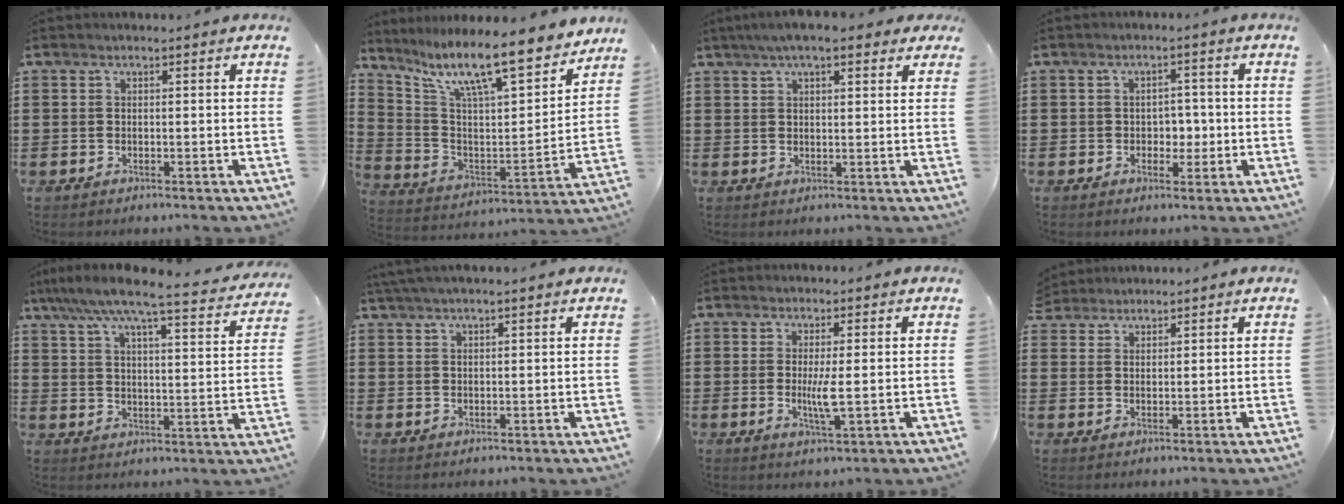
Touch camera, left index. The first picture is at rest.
{"total": 11.9, "force": [9.7, 1.5, 6.7], "torque": [-0.151, -0.071, 0.159]}
{"total": 5.2, "force": [3.7, 1.2, 3.5], "torque": [-0.076, 0.006, 0.064]}
{"total": 3.2, "force": [-0.4, 2.6, 1.8], "torque": [-0.036, 0.003, -0.016]}
{"total": 7.1, "force": [6.1, 0.1, 3.7], "torque": [-0.089, -0.042, 0.096]}
{"total": 2.4, "force": [2.0, 0.1, 1.3], "torque": [-0.029, 0.004, 0.038]}
{"total": 3.8, "force": [0.0, 0.2, 3.8], "torque": [-0.076, -0.008, -0.004]}
{"total": 2.2, "force": [2.1, 0.6, -0.3], "torque": [-0.001, 0.003, 0.042]}